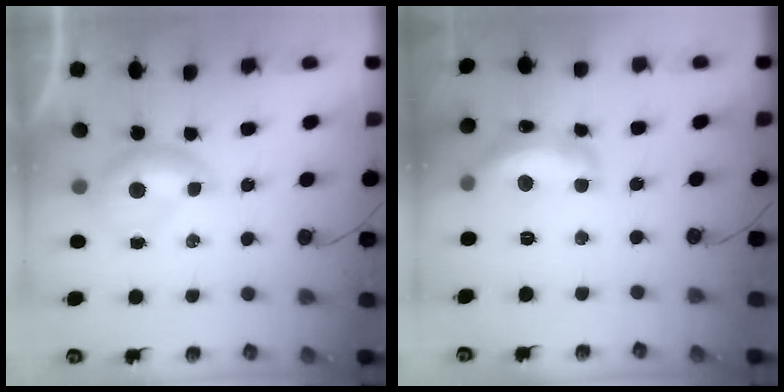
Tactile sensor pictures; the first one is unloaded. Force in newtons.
{"total": 7.0, "press": 7.0, "slide": 0.6}